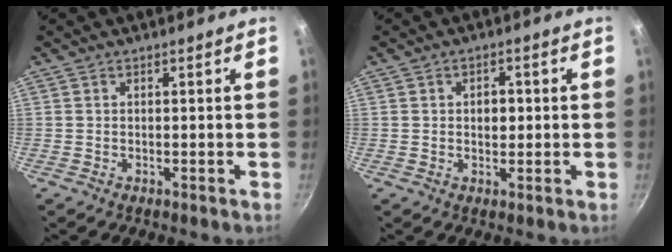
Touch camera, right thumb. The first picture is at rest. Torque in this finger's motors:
{"motor_torque": [-0.10, 0.07, 0.16, -0.04, 0.08]}